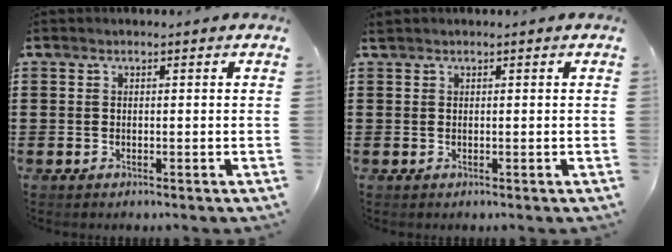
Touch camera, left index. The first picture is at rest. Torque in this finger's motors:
{"motor_torque": [1.15, -0.50, 0.00, 0.01]}